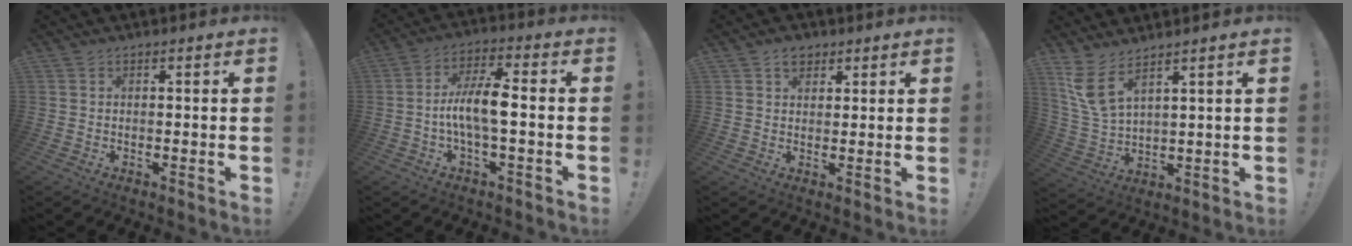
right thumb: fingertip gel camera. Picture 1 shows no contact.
{"total": 10.1, "force": [-1.5, 2.7, 9.6], "torque": [-0.181, 0.009, -0.028]}
{"total": 4.3, "force": [2.8, 2.9, 1.4], "torque": [-0.005, -0.009, 0.047]}
{"total": 8.5, "force": [5.8, 2.8, 5.5], "torque": [-0.124, -0.027, 0.114]}